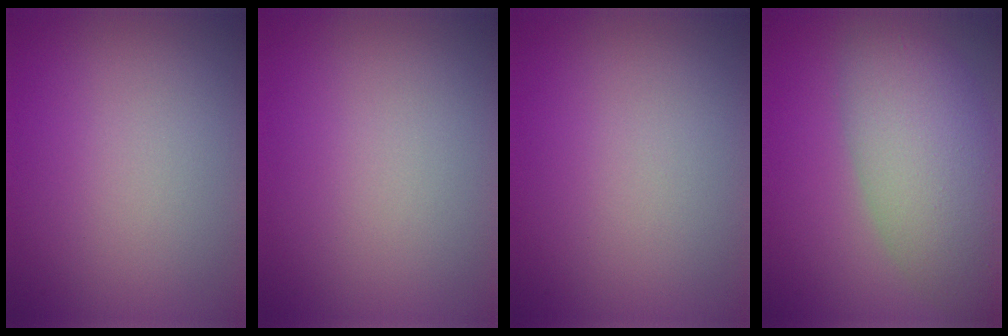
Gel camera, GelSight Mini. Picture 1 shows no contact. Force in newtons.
{"total": 0.0}
{"total": 0.0}
{"total": 7.7, "press": 7.7, "slide": 0.4}